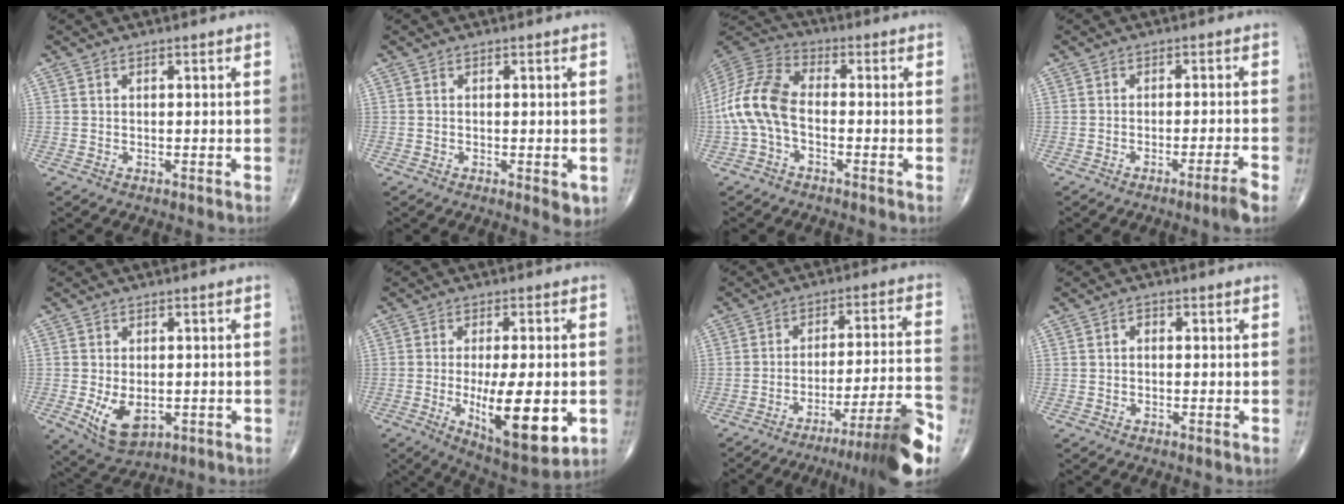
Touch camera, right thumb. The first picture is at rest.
{"total": 3.0, "force": [-0.7, 1.2, 2.6], "torque": [-0.026, -0.008, -0.009]}
{"total": 12.1, "force": [-2.1, 6.8, 9.7], "torque": [-0.208, 0.034, -0.051]}
{"total": 3.5, "force": [-2.4, -0.7, 2.4], "torque": [-0.047, 0.008, -0.043]}
{"total": 7.5, "force": [-1.6, 4.5, 5.8], "torque": [-0.094, -0.009, -0.014]}
{"total": 15.8, "force": [-3.3, 5.3, 14.5], "torque": [-0.216, -0.020, -0.039]}
{"total": 16.8, "force": [-11.3, 1.2, 12.4], "torque": [-0.142, 0.071, -0.167]}
{"total": 1.3, "force": [0.1, 0.9, 0.9], "torque": [-0.011, 0.006, -0.002]}